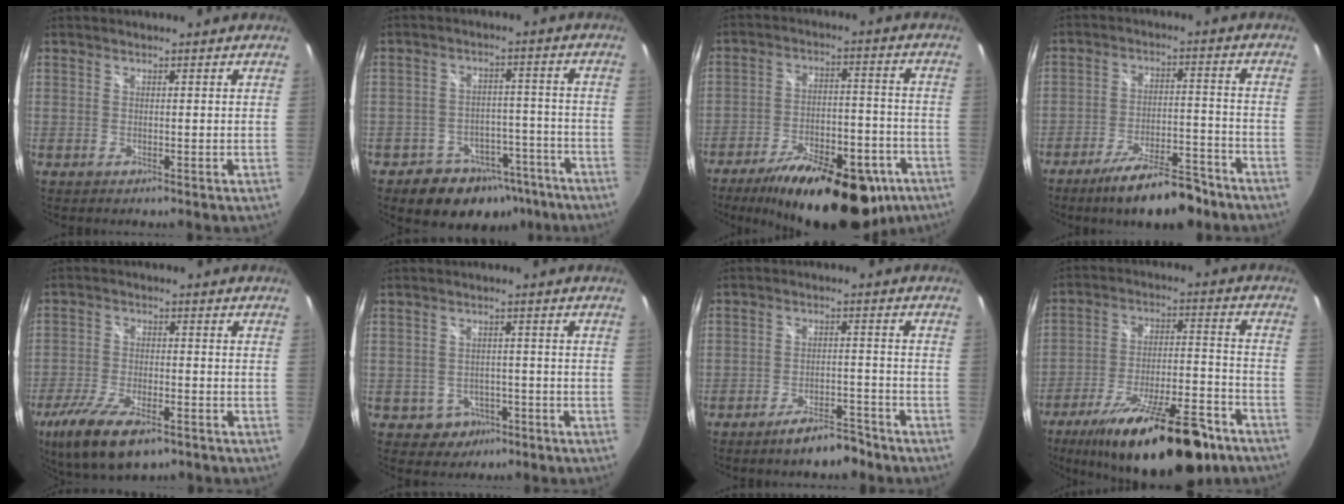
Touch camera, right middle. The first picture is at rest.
{"total": 12.5, "force": [-8.5, 8.3, 4.0], "torque": [-0.082, 0.027, -0.095]}
{"total": 23.9, "force": [-16.4, 9.8, 14.4], "torque": [-0.235, -0.010, -0.222]}
{"total": 13.3, "force": [-10.4, 3.3, 7.5], "torque": [-0.135, 0.000, -0.155]}
{"total": 13.3, "force": [-8.4, 4.9, 9.2], "torque": [-0.204, -0.040, -0.149]}
{"total": 4.7, "force": [-2.3, 4.0, 0.9], "torque": [-0.032, 0.012, -0.023]}
{"total": 6.7, "force": [-5.5, 1.9, 3.3], "torque": [-0.063, 0.010, -0.078]}
{"total": 24.3, "force": [-17.3, 7.3, 15.4], "torque": [-0.255, -0.024, -0.253]}